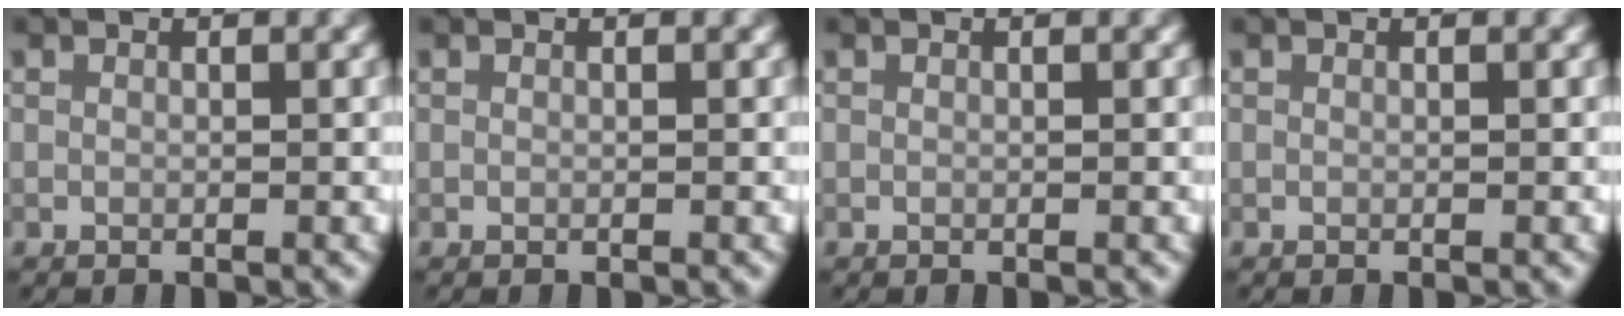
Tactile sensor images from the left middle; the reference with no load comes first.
{"total": 0.0}
{"total": 0.0}
{"total": 0.0}